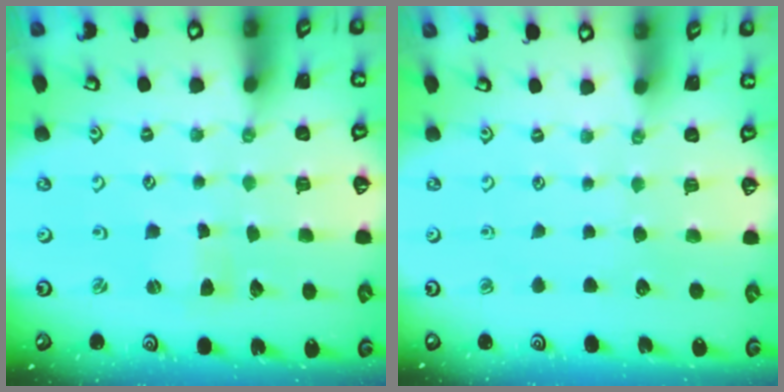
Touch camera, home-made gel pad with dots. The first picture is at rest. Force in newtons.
{"total": 0.0}